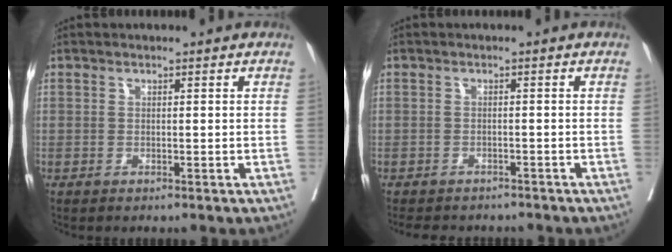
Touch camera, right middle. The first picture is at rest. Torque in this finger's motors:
{"motor_torque": [0.39, -0.35, -0.02, -0.02]}